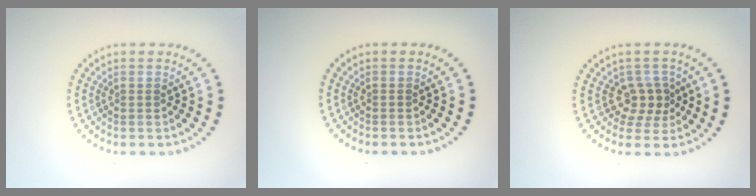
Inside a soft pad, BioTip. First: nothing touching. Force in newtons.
{"total": 0.0}
{"total": 2.3, "press": 1.9, "slide": 1.3}